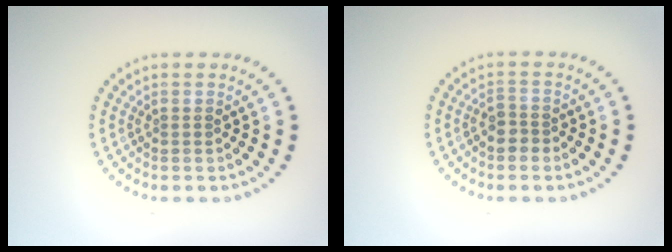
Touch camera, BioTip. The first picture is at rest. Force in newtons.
{"total": 1.9, "press": 1.6, "slide": 0.9}